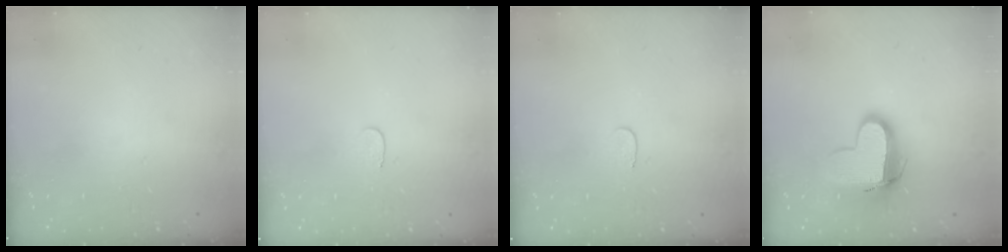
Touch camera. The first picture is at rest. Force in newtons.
{"total": 3.1, "press": 3.1, "slide": 0.3}
{"total": 3.1, "press": 3.1, "slide": 0.3}
{"total": 12.0, "press": 11.9, "slide": 1.2}